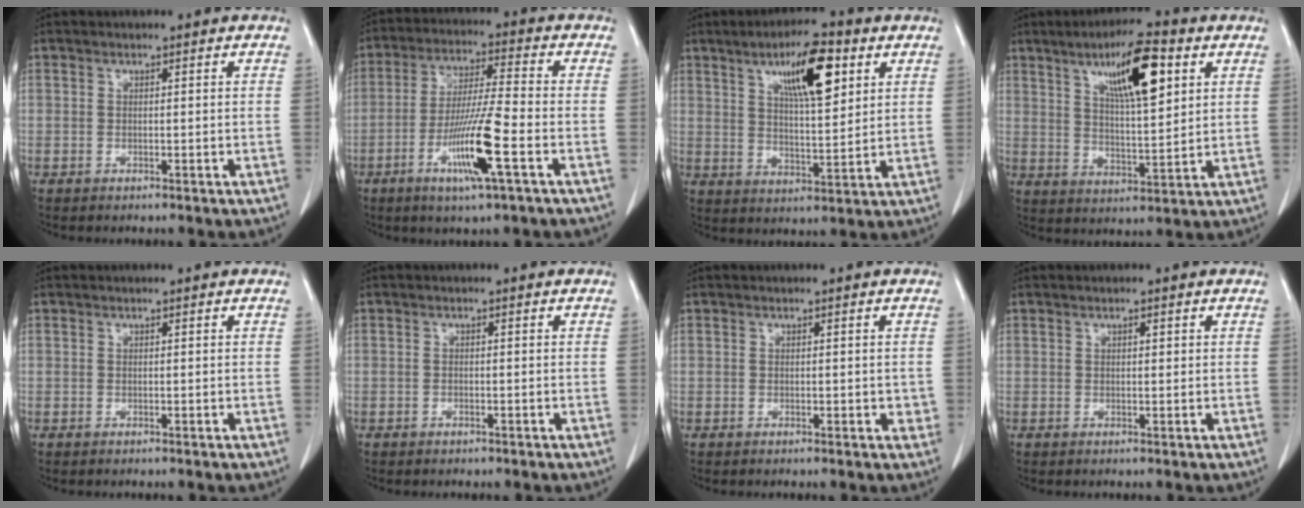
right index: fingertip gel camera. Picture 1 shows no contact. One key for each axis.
{"total": 11.4, "fx": -4.4, "fy": -0.1, "fz": 10.5, "tx": -0.205, "ty": -0.014, "tz": -0.082}
{"total": 11.1, "fx": 5.2, "fy": 2.5, "fz": 9.5, "tx": -0.163, "ty": 0.006, "tz": 0.088}
{"total": 12.1, "fx": 5.5, "fy": 2.2, "fz": 10.5, "tx": -0.181, "ty": 0.006, "tz": 0.094}
{"total": 0.0}
{"total": 0.6, "fx": -0.4, "fy": 0.4, "fz": 0.1, "tx": -0.003, "ty": 0.001, "tz": -0.004}
{"total": 1.3, "fx": -0.1, "fy": 0.8, "fz": 1.0, "tx": -0.008, "ty": 0.002, "tz": 0.001}
{"total": 0.8, "fx": 0.4, "fy": 0.2, "fz": 0.6, "tx": -0.013, "ty": 0.000, "tz": 0.006}